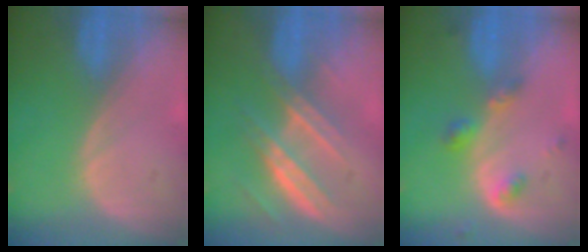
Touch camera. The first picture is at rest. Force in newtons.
{"total": 7.7, "press": 6.9, "slide": 3.5}
{"total": 4.2, "press": 3.9, "slide": 1.5}